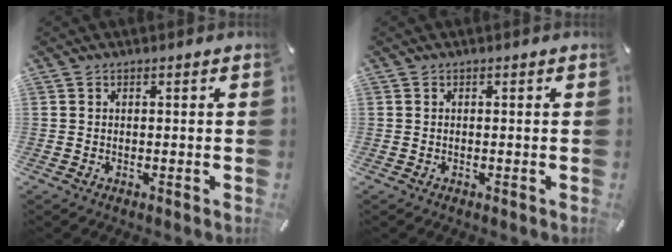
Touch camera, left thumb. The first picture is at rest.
{"total": 0.0}